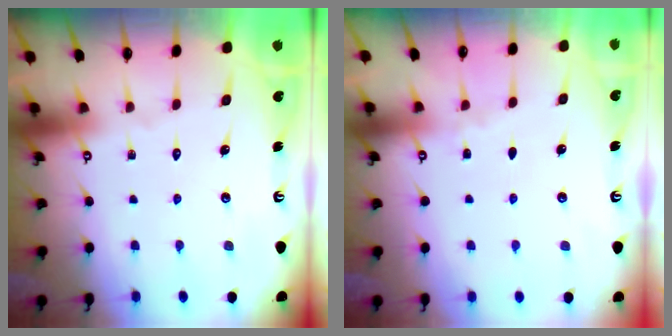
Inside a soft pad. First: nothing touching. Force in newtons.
{"total": 2.4, "press": 2.3, "slide": 0.4}